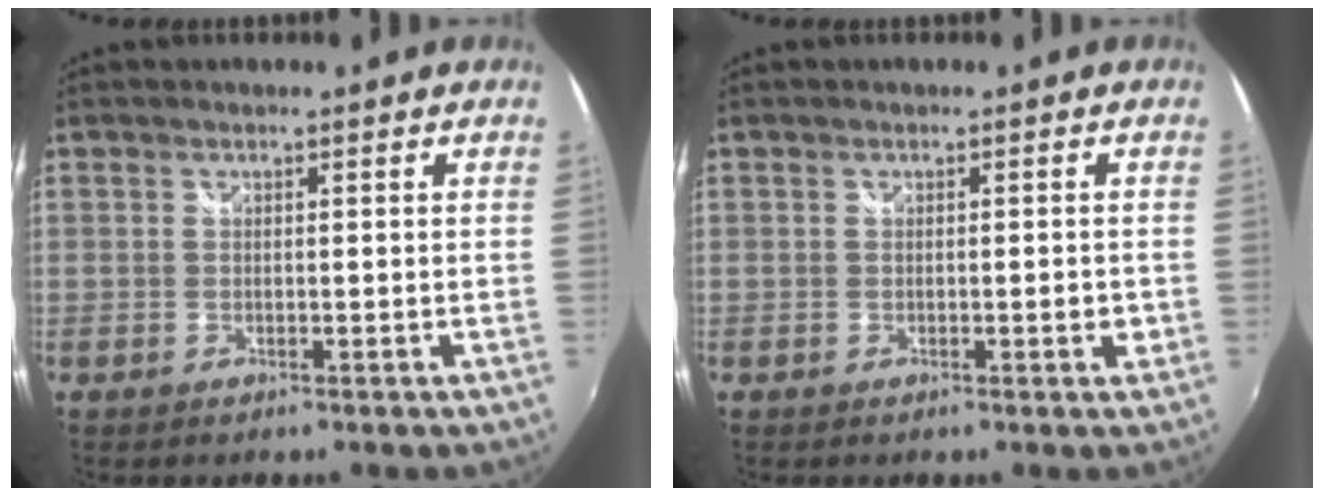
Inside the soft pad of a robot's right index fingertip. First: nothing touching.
{"total": 1.4, "force": [-0.3, 0.5, 1.3], "torque": [-0.017, 0.004, -0.003]}